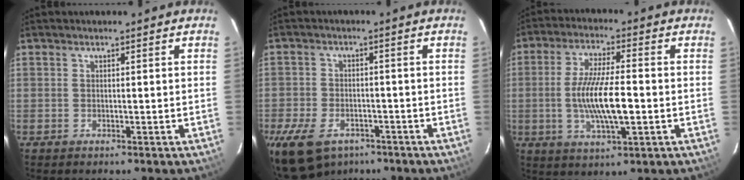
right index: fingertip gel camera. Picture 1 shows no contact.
{"total": 12.1, "force": [-7.8, 7.1, 5.8], "torque": [-0.146, -0.013, -0.126]}
{"total": 11.3, "force": [-1.7, 2.5, 10.9], "torque": [-0.208, -0.007, -0.031]}